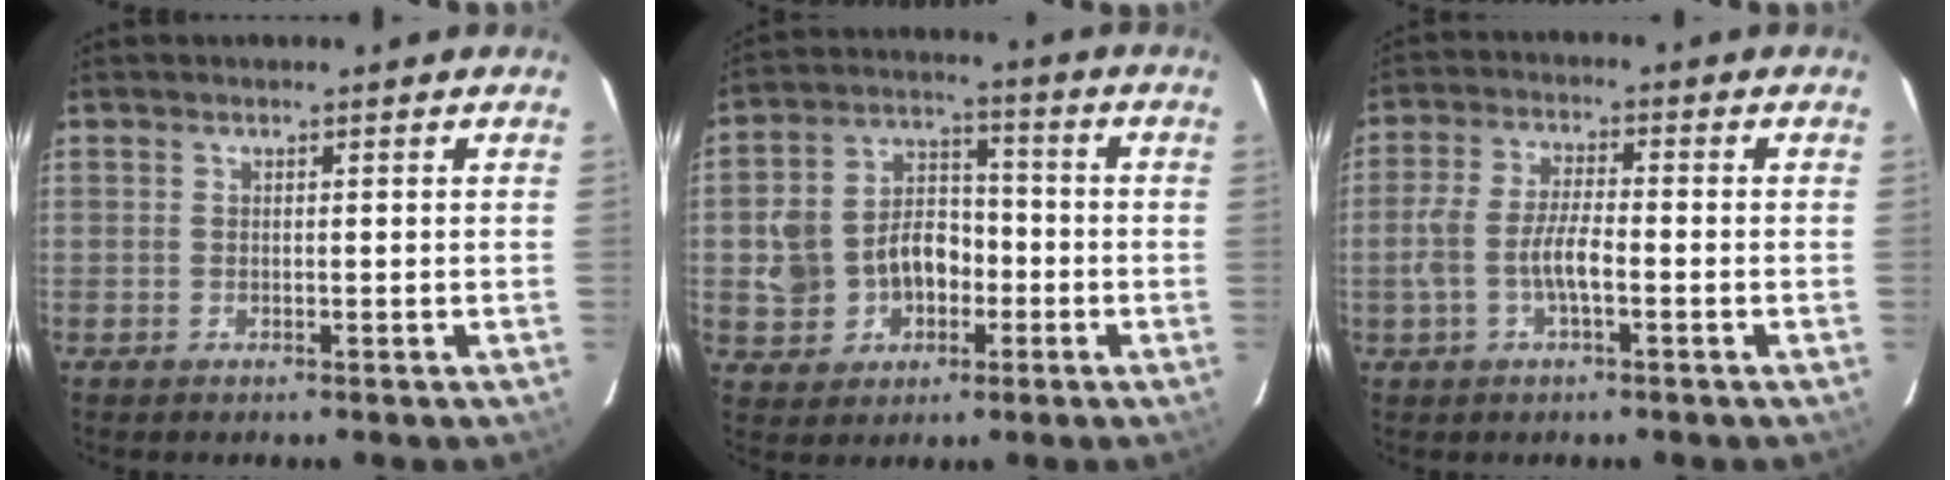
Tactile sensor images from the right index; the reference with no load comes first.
{"total": 12.4, "force": [-2.9, 10.3, 6.3], "torque": [-0.155, 0.035, -0.033]}
{"total": 6.8, "force": [-2.1, 2.1, 6.1], "torque": [-0.129, 0.005, -0.039]}